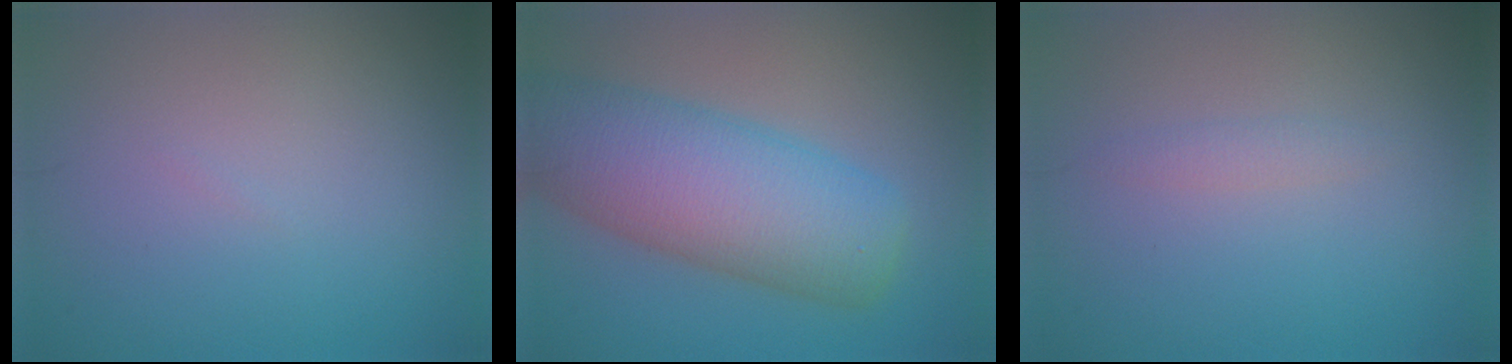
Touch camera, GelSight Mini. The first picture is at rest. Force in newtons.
{"total": 9.6, "press": 9.6, "slide": 0.3}
{"total": 1.0, "press": 1.0, "slide": 0.1}